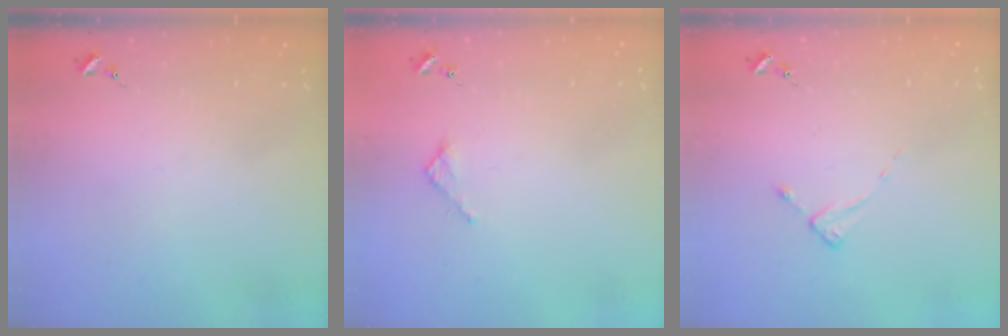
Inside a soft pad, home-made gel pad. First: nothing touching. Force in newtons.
{"total": 2.7, "press": 2.7, "slide": 0.2}
{"total": 2.6, "press": 2.6, "slide": 0.2}